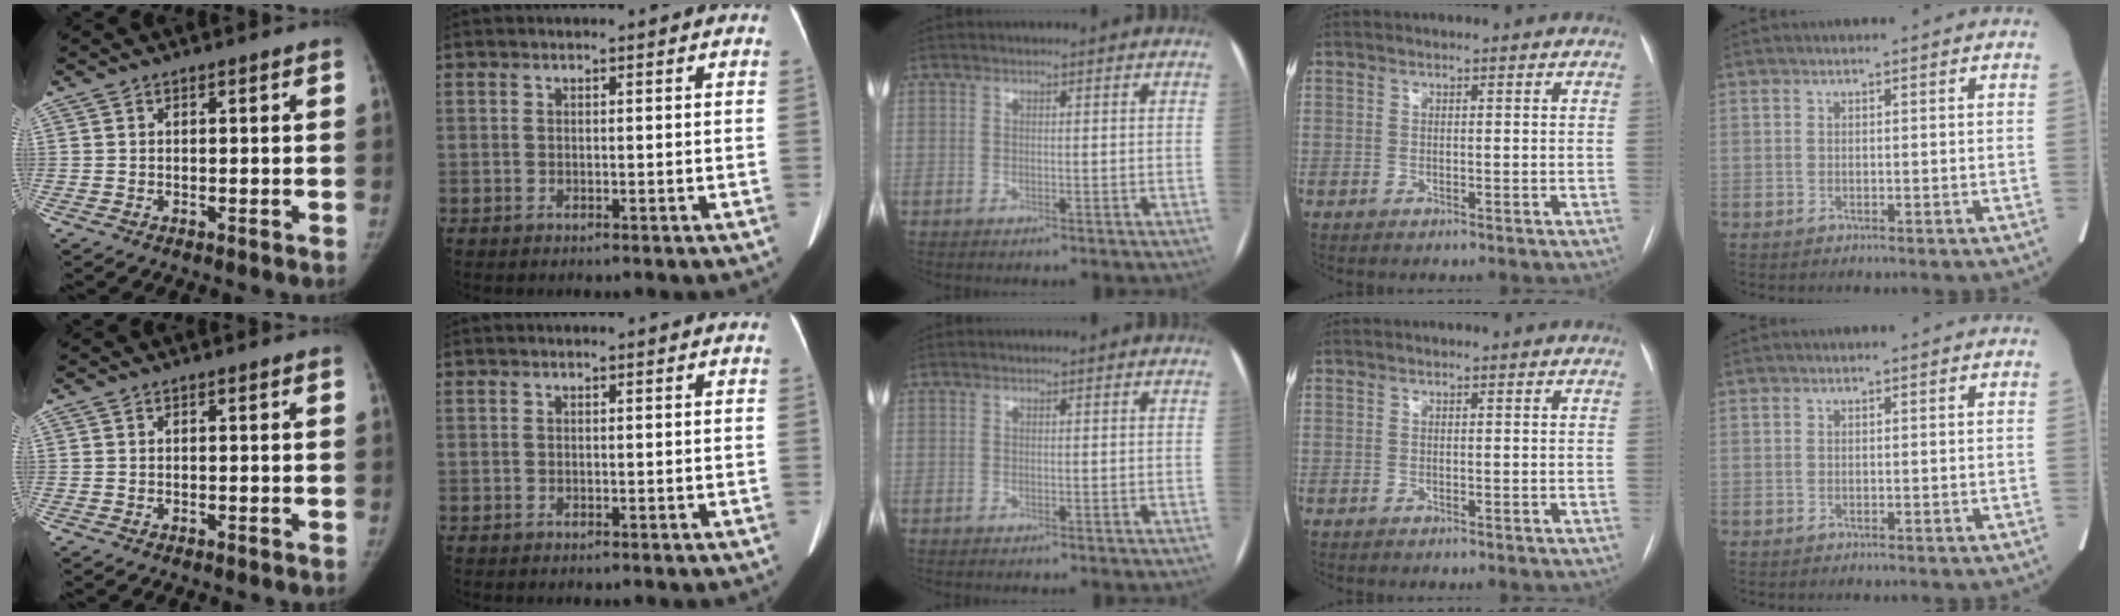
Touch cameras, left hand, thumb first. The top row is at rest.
{}